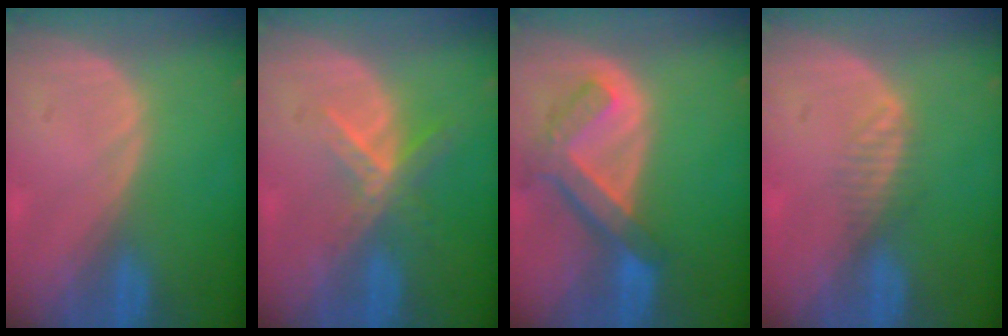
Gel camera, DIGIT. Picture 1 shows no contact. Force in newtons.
{"total": 5.6, "press": 4.9, "slide": 2.8}
{"total": 7.6, "press": 6.6, "slide": 3.7}
{"total": 2.0, "press": 1.8, "slide": 0.8}